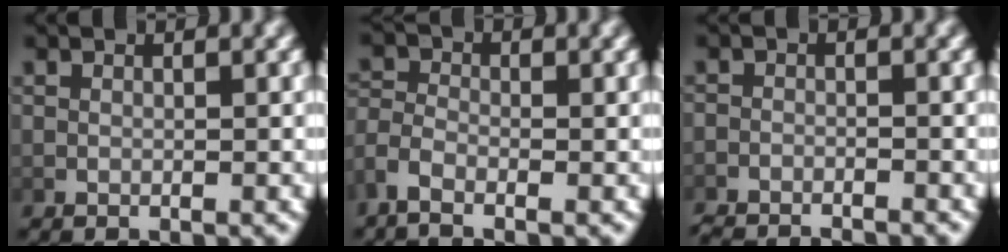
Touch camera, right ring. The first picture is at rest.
{"total": 2.0, "force": [-1.1, 1.2, 1.3], "torque": [-0.035, -0.011, -0.020]}
{"total": 3.6, "force": [-3.6, 0.7, 0.2], "torque": [0.000, -0.012, -0.057]}